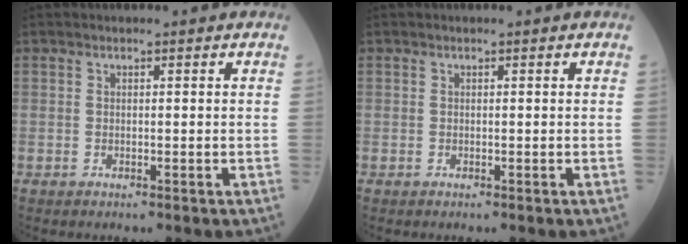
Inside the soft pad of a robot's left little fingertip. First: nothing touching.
{"total": 0.0}